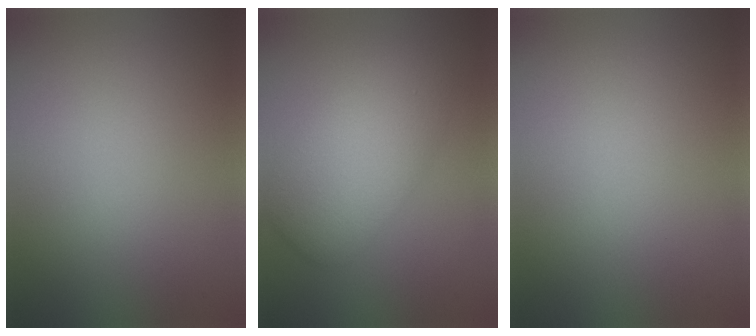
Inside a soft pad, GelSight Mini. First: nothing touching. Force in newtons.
{"total": 5.8, "press": 5.8, "slide": 0.3}
{"total": 0.0}